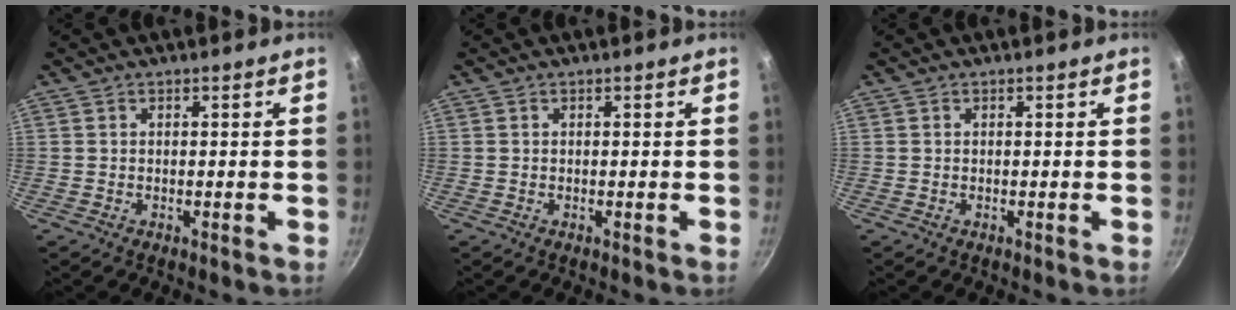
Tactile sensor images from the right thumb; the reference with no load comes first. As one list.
[{"total": 0.0}, {"total": 0.0}]